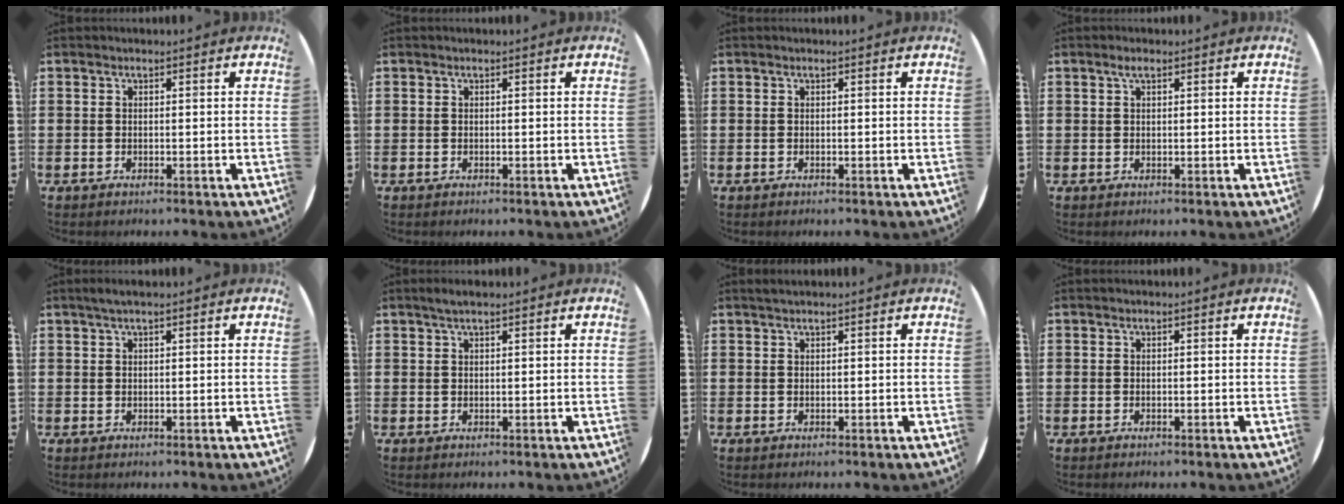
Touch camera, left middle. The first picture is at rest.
{"total": 0.0}
{"total": 0.0}
{"total": 1.3, "force": [0.7, 0.6, 0.9], "torque": [-0.010, 0.001, 0.011]}
{"total": 1.3, "force": [0.9, 0.0, 1.0], "torque": [-0.019, 0.003, 0.015]}
{"total": 1.5, "force": [1.1, 0.3, 1.0], "torque": [-0.020, 0.004, 0.019]}
{"total": 0.5, "force": [0.5, -0.1, 0.2], "torque": [-0.003, 0.000, 0.010]}
{"total": 0.0}